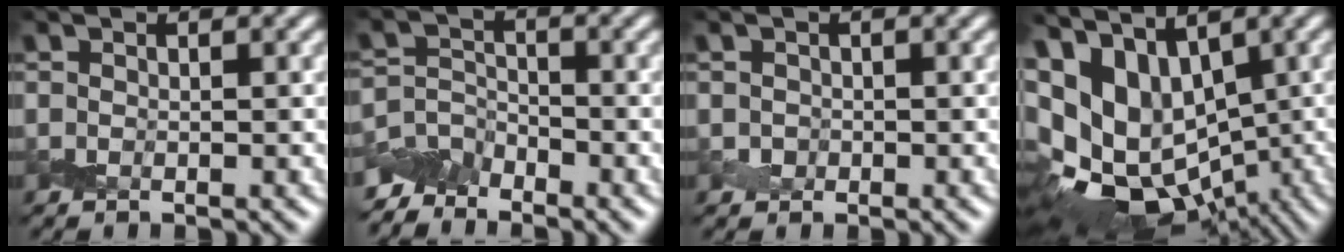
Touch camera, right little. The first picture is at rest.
{"total": 4.0, "force": [-3.6, 1.8, 0.0], "torque": [0.027, -0.001, -0.065]}
{"total": 0.6, "force": [-0.2, 0.5, -0.2], "torque": [0.011, -0.002, -0.005]}
{"total": 13.0, "force": [-0.3, 9.3, 9.1], "torque": [-0.168, -0.022, 0.029]}